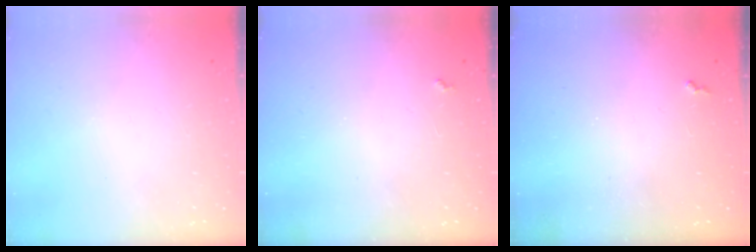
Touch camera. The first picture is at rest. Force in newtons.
{"total": 1.9, "press": 1.9, "slide": 0.3}
{"total": 2.3, "press": 2.3, "slide": 0.5}